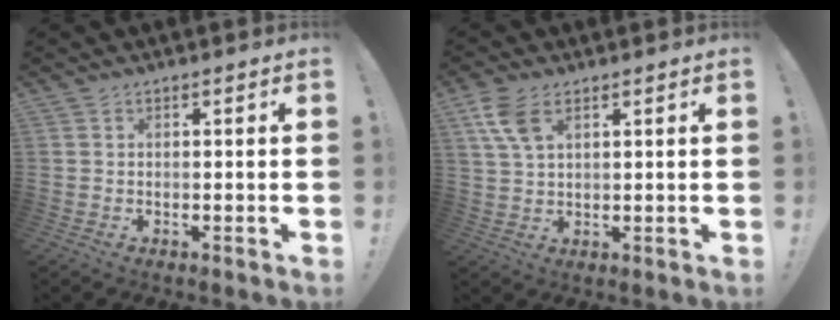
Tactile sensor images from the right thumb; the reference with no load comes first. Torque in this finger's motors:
{"motor_torque": [0.36, 0.41, 0.13, 0.03, 0.03]}